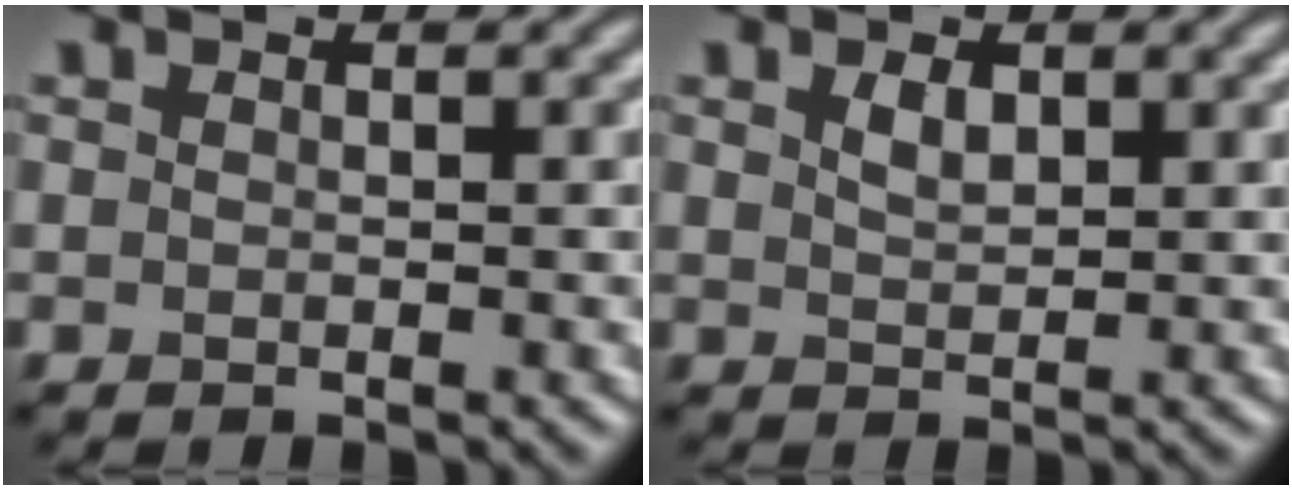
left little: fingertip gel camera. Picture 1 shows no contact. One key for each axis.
{"total": 1.7, "fx": 0.9, "fy": 0.8, "fz": 1.1, "tx": -0.023, "ty": 0.001, "tz": 0.021}